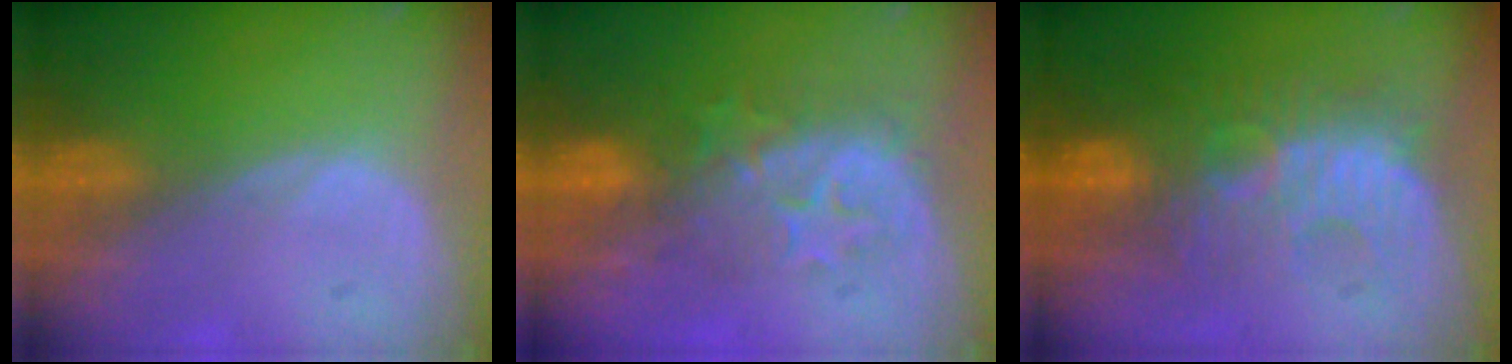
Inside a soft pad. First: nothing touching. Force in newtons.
{"total": 8.1, "press": 7.9, "slide": 1.7}
{"total": 9.0, "press": 8.9, "slide": 1.7}